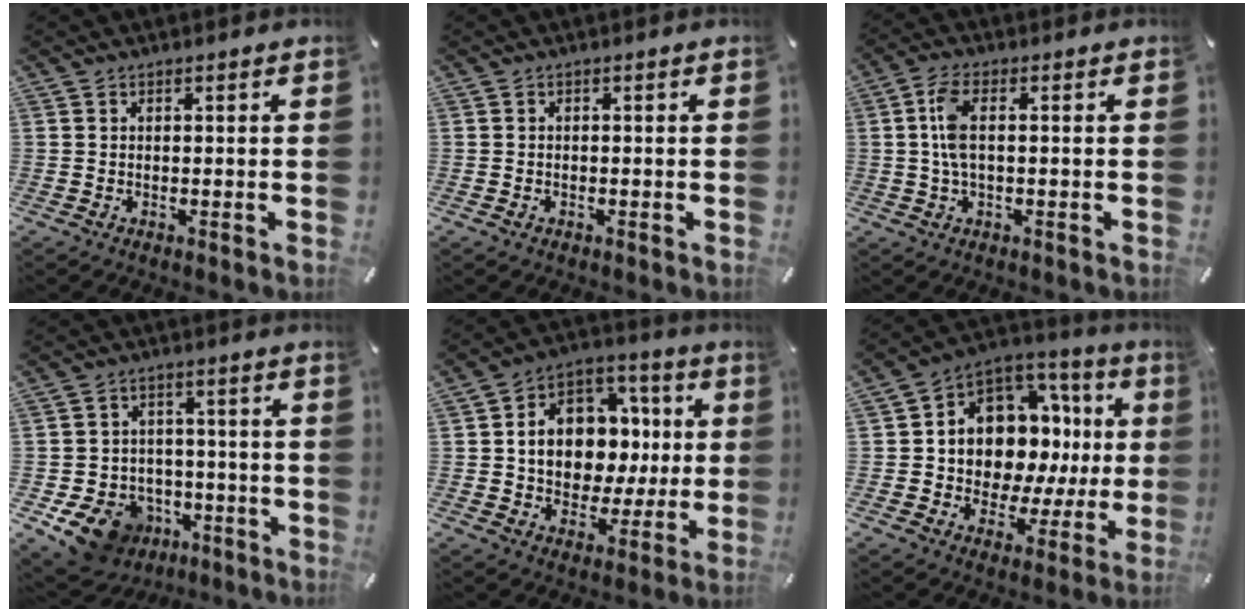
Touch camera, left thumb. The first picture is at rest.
{"total": 0.6, "force": [-0.3, 0.5, 0.3], "torque": [-0.005, 0.001, -0.007]}
{"total": 6.1, "force": [0.3, 2.5, 5.6], "torque": [-0.126, 0.001, -0.001]}
{"total": 11.8, "force": [-6.1, 9.2, 4.3], "torque": [-0.074, 0.040, -0.101]}
{"total": 13.6, "force": [0.4, 11.6, 7.2], "torque": [-0.126, -0.005, 0.017]}
{"total": 12.4, "force": [3.5, 10.2, 6.1], "torque": [-0.095, -0.059, 0.073]}